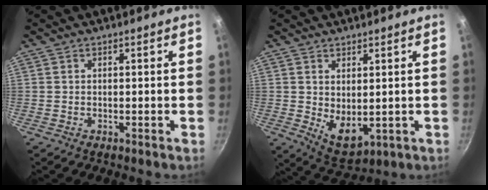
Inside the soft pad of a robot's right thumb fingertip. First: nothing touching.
{"total": 6.8, "force": [0.9, 3.9, 5.5], "torque": [-0.076, -0.026, 0.033]}